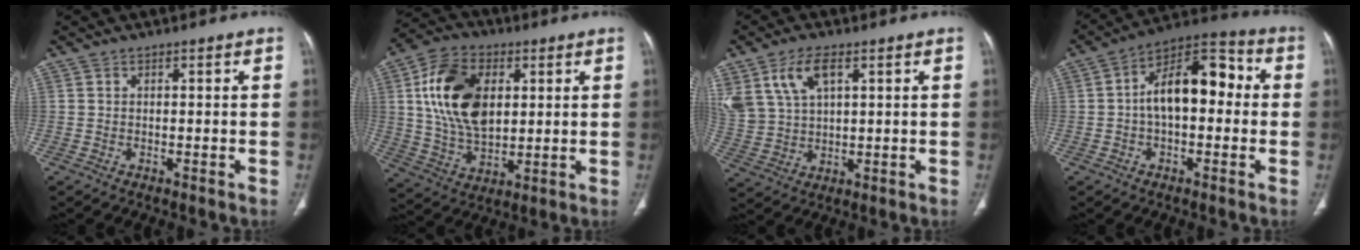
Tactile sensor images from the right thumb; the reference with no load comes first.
{"total": 17.1, "force": [3.9, 10.9, 12.6], "torque": [-0.210, -0.005, 0.075]}
{"total": 11.0, "force": [5.3, 6.2, 7.5], "torque": [-0.157, -0.007, 0.117]}
{"total": 14.4, "force": [0.5, 7.9, 11.9], "torque": [-0.165, 0.046, -0.007]}